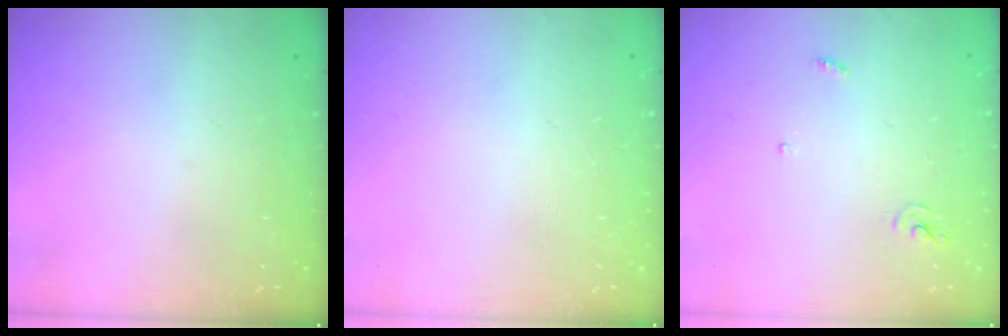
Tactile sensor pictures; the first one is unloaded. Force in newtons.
{"total": 0.0}
{"total": 3.0, "press": 3.0, "slide": 0.2}